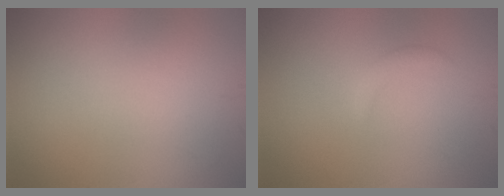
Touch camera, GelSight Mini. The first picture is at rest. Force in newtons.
{"total": 1.0, "press": 1.0, "slide": 0.0}